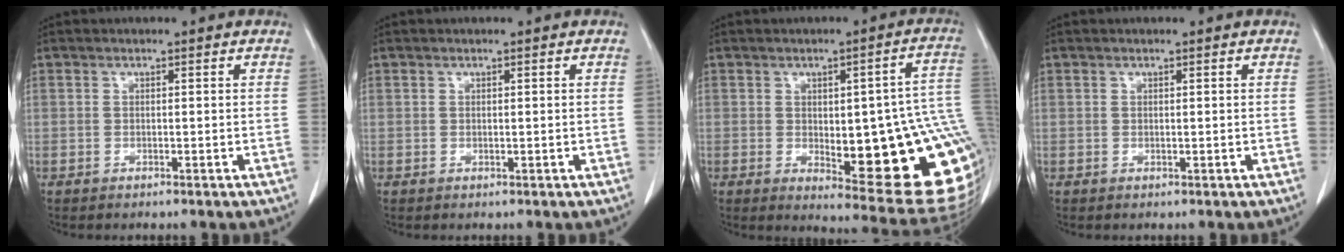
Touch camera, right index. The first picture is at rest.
{"total": 0.0}
{"total": 22.7, "force": [-2.3, 5.5, 21.9], "torque": [-0.192, 0.006, -0.009]}
{"total": 0.0}